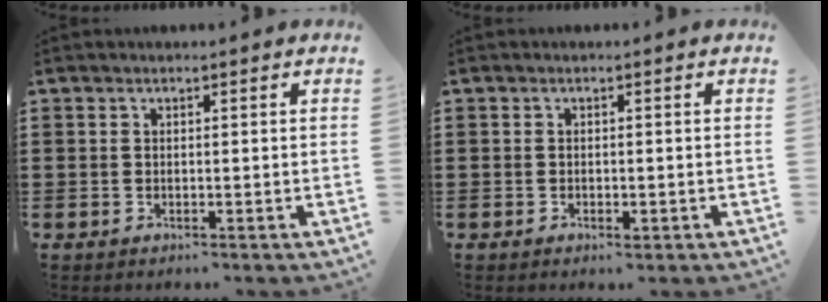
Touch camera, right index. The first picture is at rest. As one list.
[{"total": 0.6, "force": [-0.3, 0.4, 0.4], "torque": [-0.009, -0.001, -0.005]}]